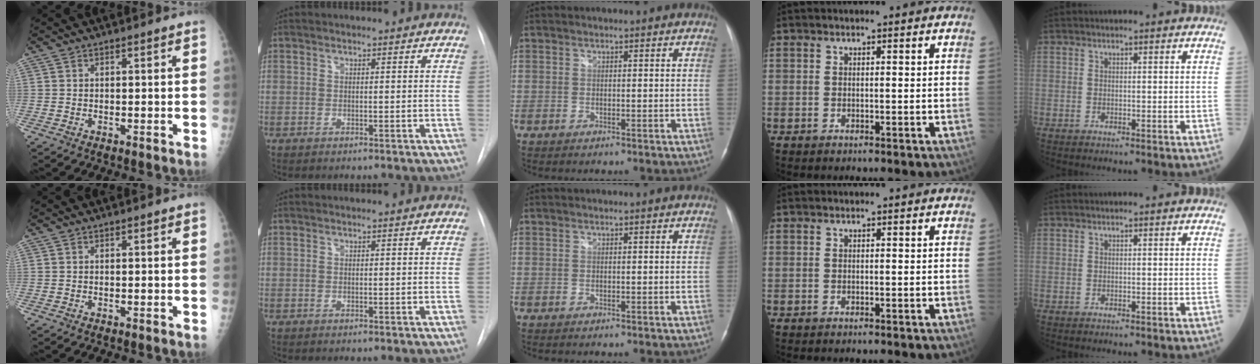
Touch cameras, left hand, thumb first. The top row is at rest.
{}